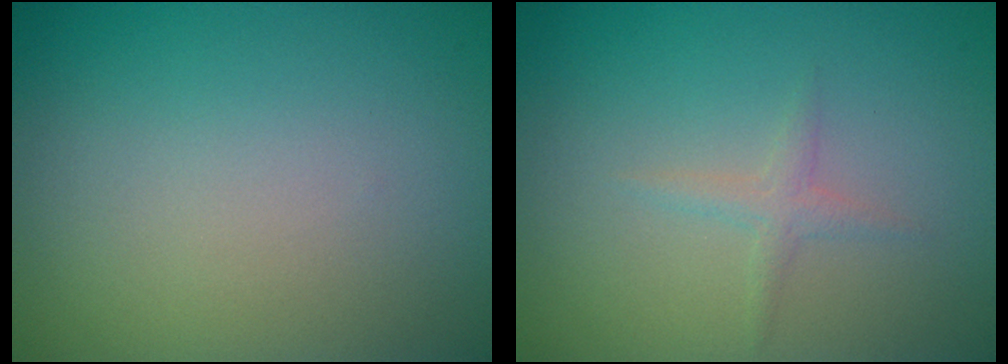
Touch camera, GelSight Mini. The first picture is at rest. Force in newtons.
{"total": 1.1, "press": 1.1, "slide": 0.0}